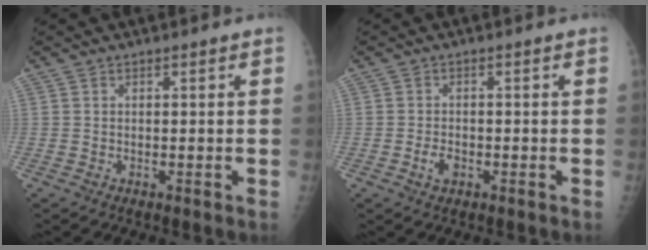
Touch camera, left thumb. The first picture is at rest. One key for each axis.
{"total": 2.4, "fx": -0.9, "fy": 1.6, "fz": 1.5, "tx": -0.025, "ty": 0.002, "tz": -0.014}